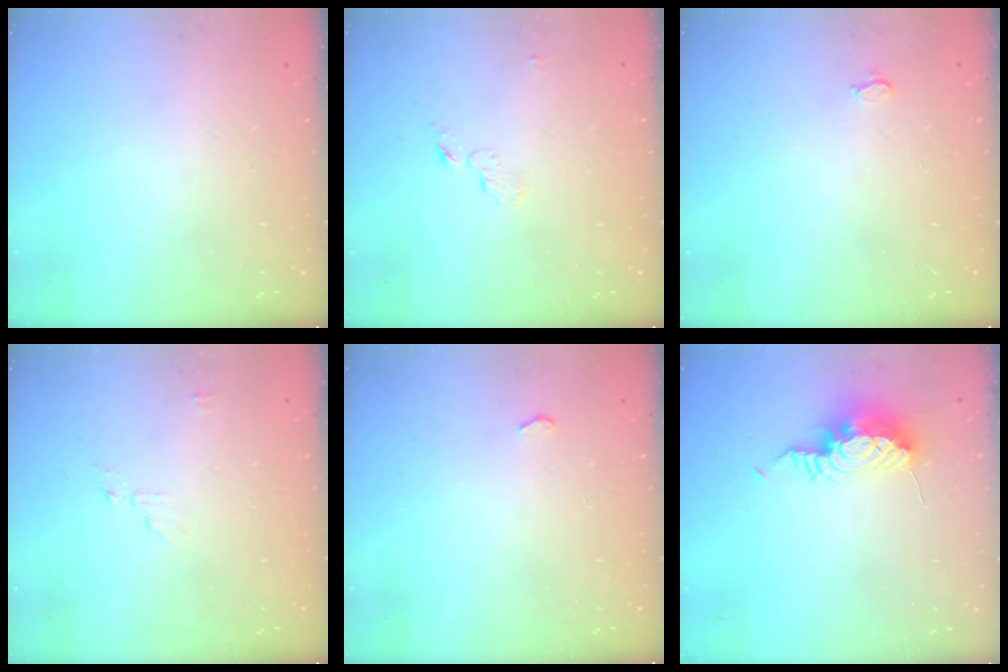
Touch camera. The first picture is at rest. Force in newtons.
{"total": 3.9, "press": 3.9, "slide": 0.2}
{"total": 2.6, "press": 2.6, "slide": 0.3}
{"total": 4.0, "press": 3.9, "slide": 0.3}
{"total": 2.2, "press": 2.2, "slide": 0.3}
{"total": 10.6, "press": 10.3, "slide": 2.3}